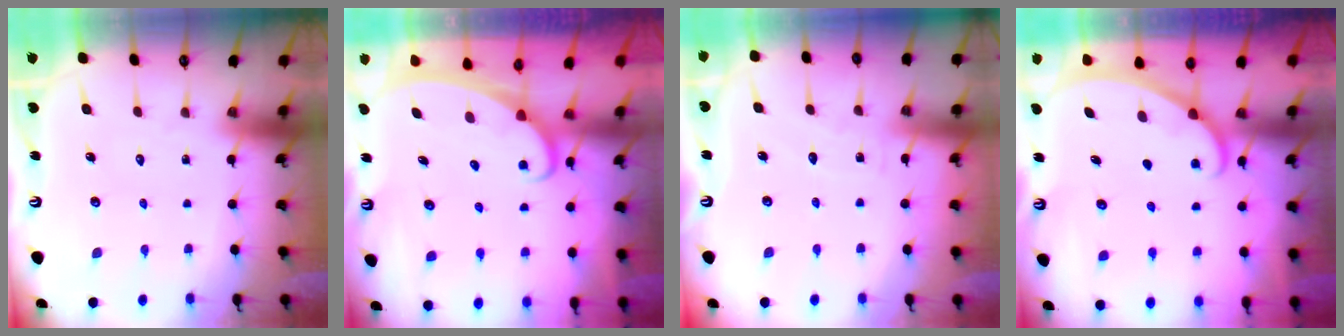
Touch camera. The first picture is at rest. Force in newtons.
{"total": 2.6, "press": 2.6, "slide": 0.4}
{"total": 4.7, "press": 4.6, "slide": 0.5}
{"total": 1.2, "press": 1.2, "slide": 0.2}